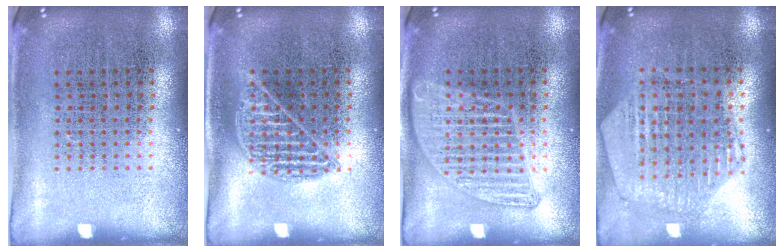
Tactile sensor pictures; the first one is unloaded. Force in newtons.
{"total": 1.0, "press": 1.0, "slide": 0.1}
{"total": 1.3, "press": 1.3, "slide": 0.1}
{"total": 1.2, "press": 1.1, "slide": 0.2}